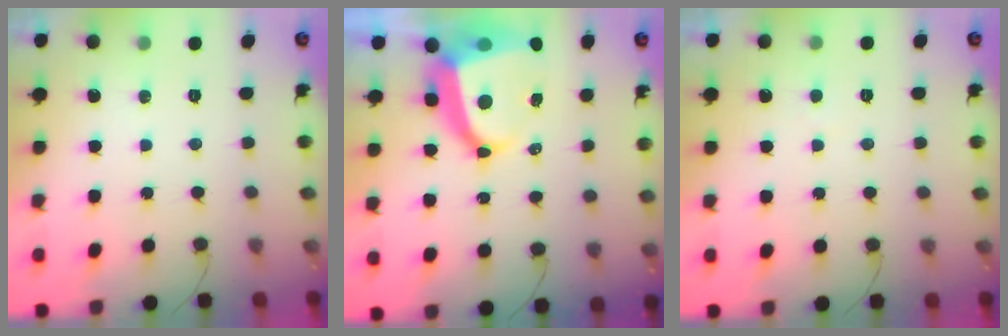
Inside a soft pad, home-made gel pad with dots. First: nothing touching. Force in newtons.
{"total": 11.3, "press": 11.2, "slide": 1.1}
{"total": 1.9, "press": 1.9, "slide": 0.3}